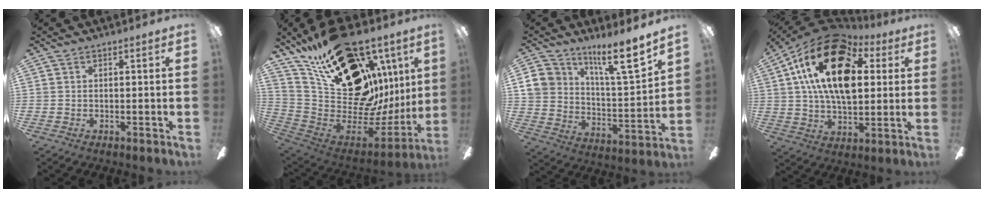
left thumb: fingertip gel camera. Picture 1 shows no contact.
{"total": 31.5, "force": [15.6, 18.1, 20.5], "torque": [-0.313, -0.112, 0.319]}
{"total": 16.3, "force": [11.1, 6.7, 9.9], "torque": [-0.156, -0.066, 0.192]}
{"total": 23.0, "force": [8.0, 12.9, 17.2], "torque": [-0.316, -0.018, 0.128]}